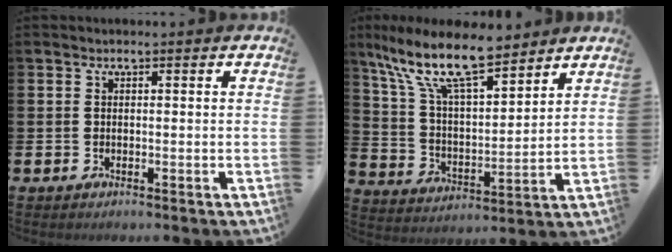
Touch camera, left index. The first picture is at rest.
{"total": 12.6, "force": [10.2, 3.2, 6.7], "torque": [-0.158, -0.050, 0.179]}